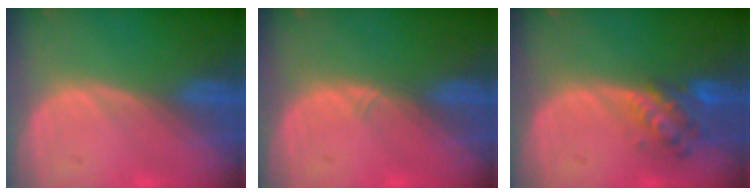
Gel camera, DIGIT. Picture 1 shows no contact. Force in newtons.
{"total": 0.6, "press": 0.5, "slide": 0.4}
{"total": 5.9, "press": 5.3, "slide": 2.6}